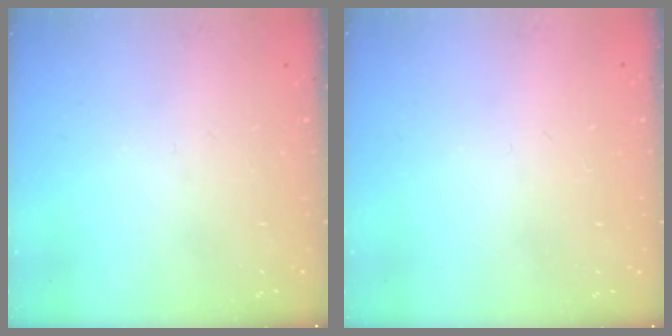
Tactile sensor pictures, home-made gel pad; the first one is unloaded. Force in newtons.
{"total": 0.8, "press": 0.8, "slide": 0.1}